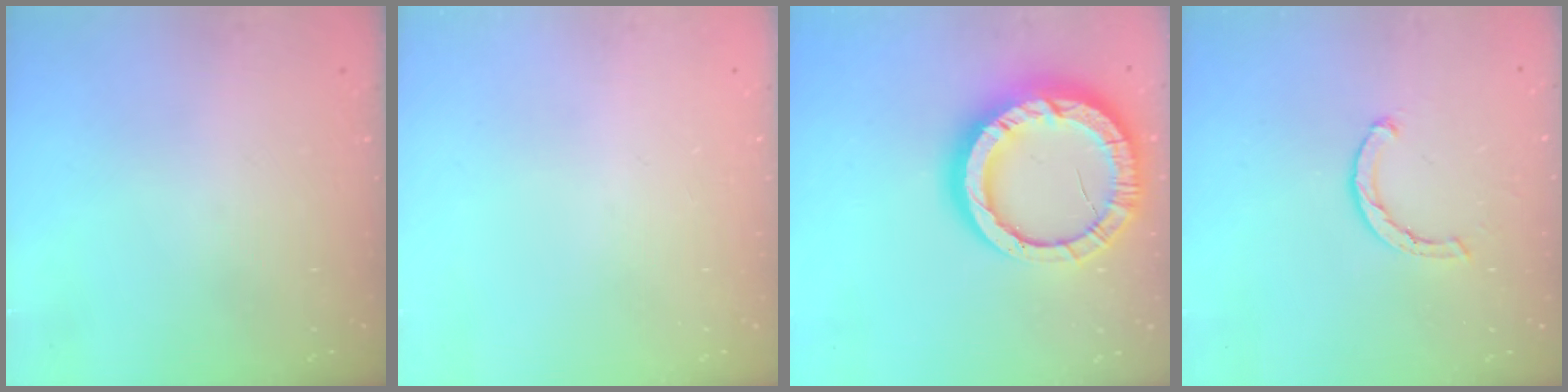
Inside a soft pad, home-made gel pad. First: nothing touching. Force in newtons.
{"total": 0.0}
{"total": 21.5, "press": 21.5, "slide": 1.8}
{"total": 2.1, "press": 2.1, "slide": 0.1}